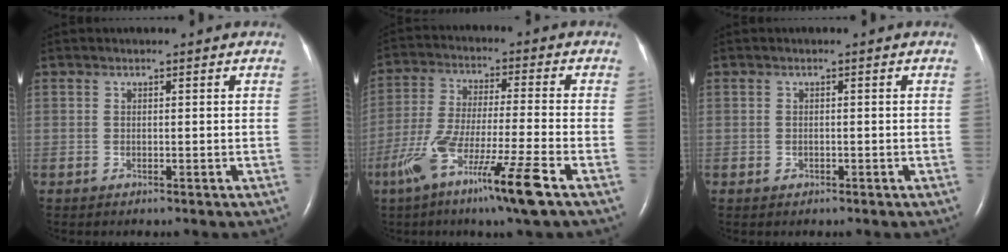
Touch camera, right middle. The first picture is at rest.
{"total": 13.6, "force": [-7.5, -0.6, 11.4], "torque": [-0.228, -0.033, -0.136]}
{"total": 0.5, "force": [-0.3, 0.5, 0.1], "torque": [-0.006, 0.002, -0.004]}